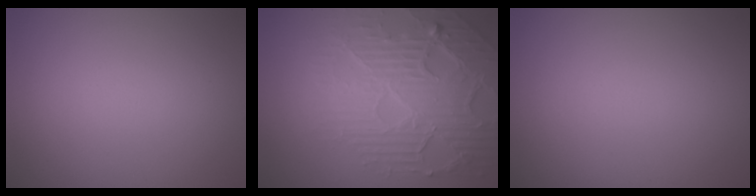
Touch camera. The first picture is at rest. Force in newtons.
{"total": 6.4, "press": 4.8, "slide": 4.3}
{"total": 0.0}